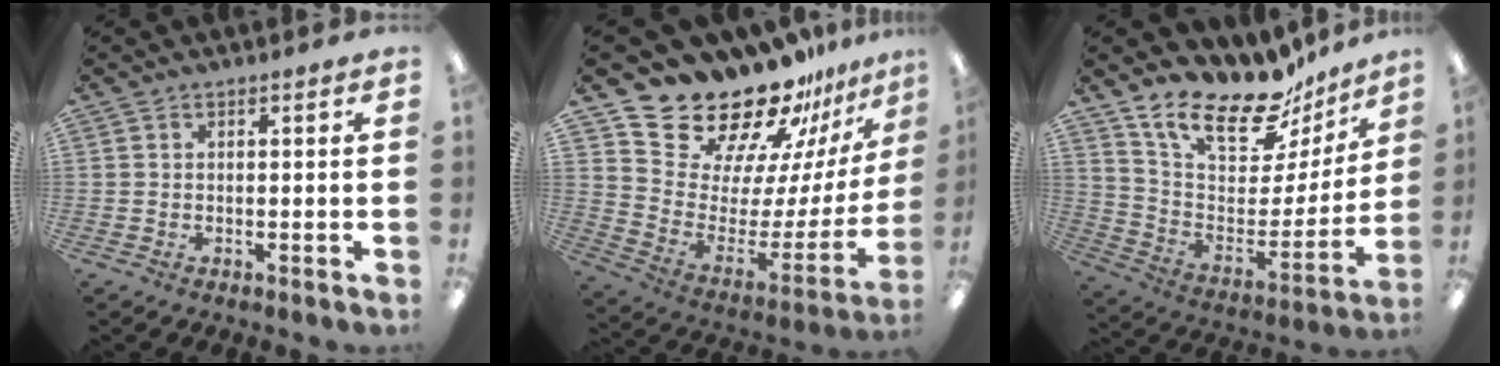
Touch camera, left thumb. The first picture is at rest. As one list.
[{"total": 22.8, "force": [20.1, 8.5, 6.6], "torque": [-0.112, -0.162, 0.367]}, {"total": 21.0, "force": [16.5, 8.0, 10.2], "torque": [-0.166, -0.126, 0.285]}]